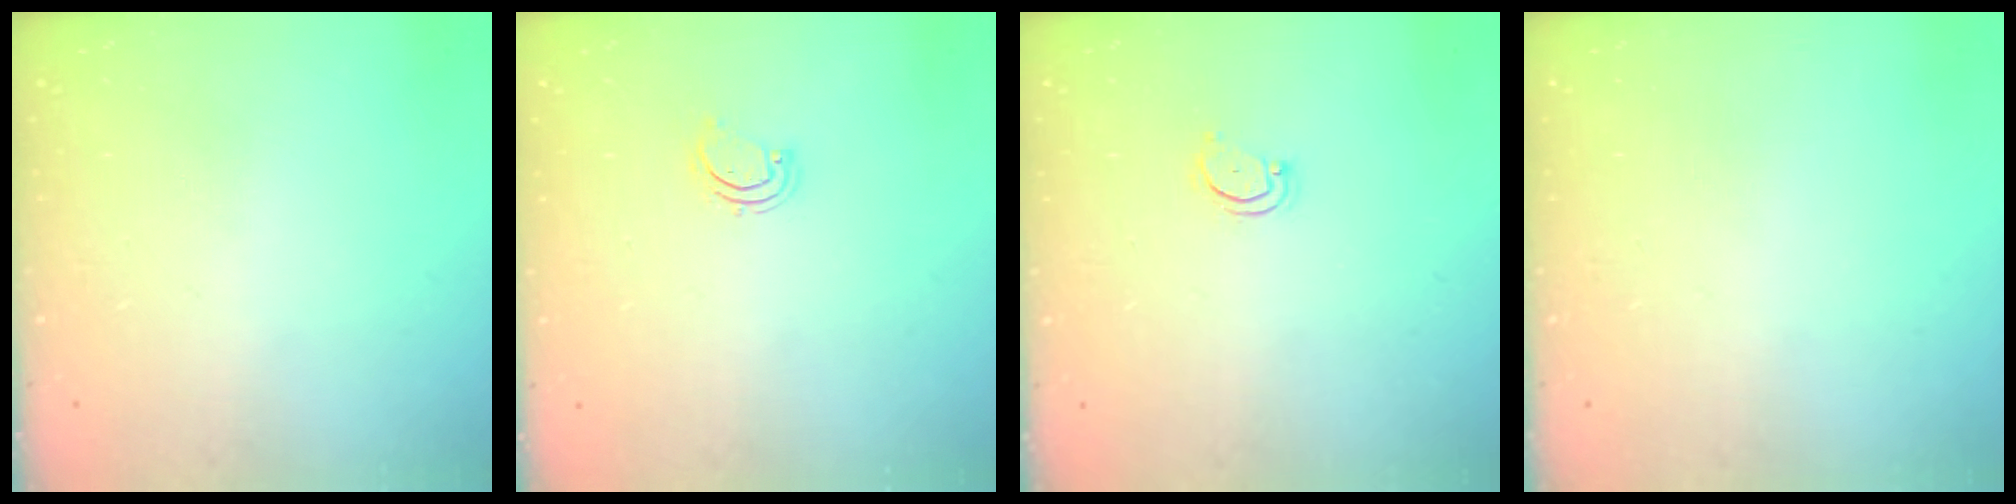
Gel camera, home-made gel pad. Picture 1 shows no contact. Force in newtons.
{"total": 2.5, "press": 2.5, "slide": 0.3}
{"total": 2.8, "press": 2.8, "slide": 0.3}
{"total": 0.0}